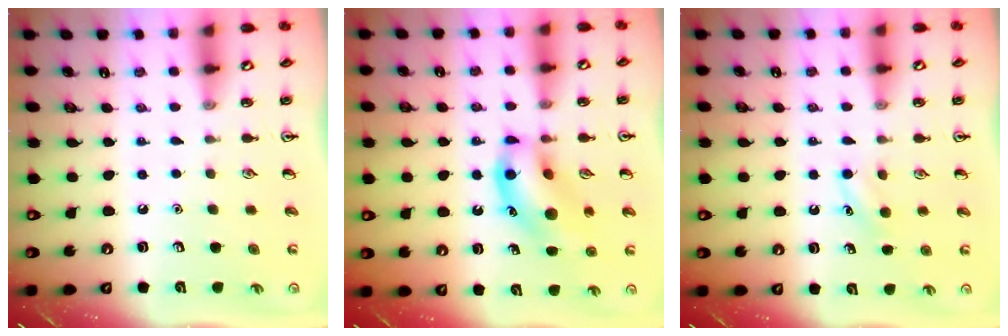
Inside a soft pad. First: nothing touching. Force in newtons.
{"total": 14.9, "press": 14.6, "slide": 3.0}
{"total": 4.4, "press": 4.2, "slide": 1.3}